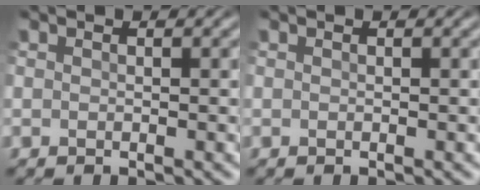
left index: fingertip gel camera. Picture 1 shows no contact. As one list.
[{"total": 0.0}]